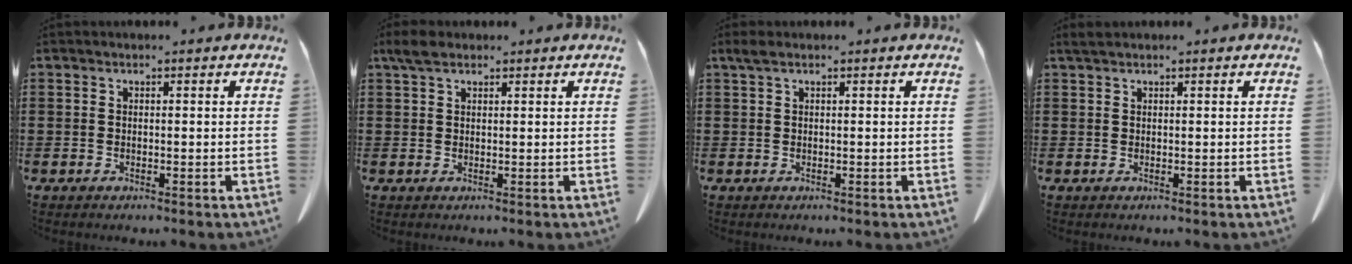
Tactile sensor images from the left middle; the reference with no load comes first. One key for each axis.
{"total": 2.8, "fx": 1.8, "fy": 1.3, "fz": 1.6, "tx": -0.038, "ty": 0.008, "tz": 0.035}
{"total": 1.2, "fx": 0.6, "fy": 0.4, "fz": 1.0, "tx": -0.021, "ty": 0.003, "tz": 0.010}
{"total": 0.8, "fx": 0.6, "fy": 0.1, "fz": 0.4, "tx": -0.011, "ty": 0.002, "tz": 0.012}